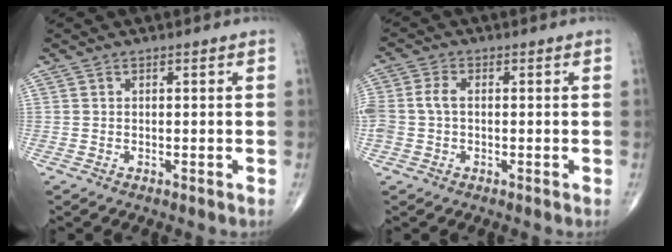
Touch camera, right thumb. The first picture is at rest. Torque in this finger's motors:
{"motor_torque": [0.13, 0.12, 0.43, 0.25, 0.07]}